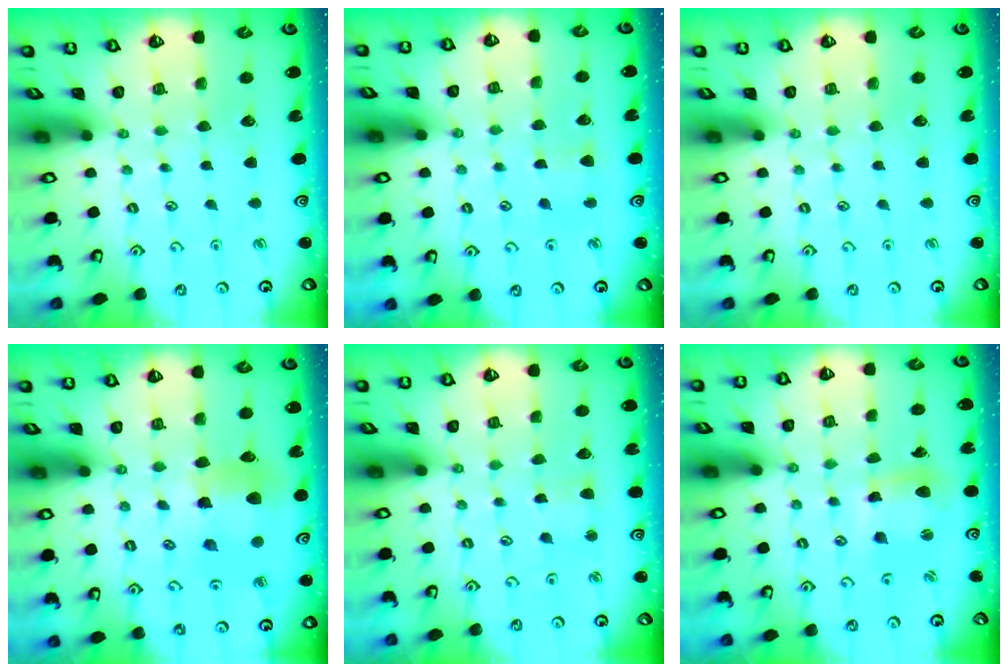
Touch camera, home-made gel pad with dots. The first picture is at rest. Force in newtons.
{"total": 3.3, "press": 3.2, "slide": 0.5}
{"total": 0.0}
{"total": 8.8, "press": 8.7, "slide": 0.6}
{"total": 2.7, "press": 2.7, "slide": 0.3}
{"total": 9.1, "press": 9.1, "slide": 1.1}